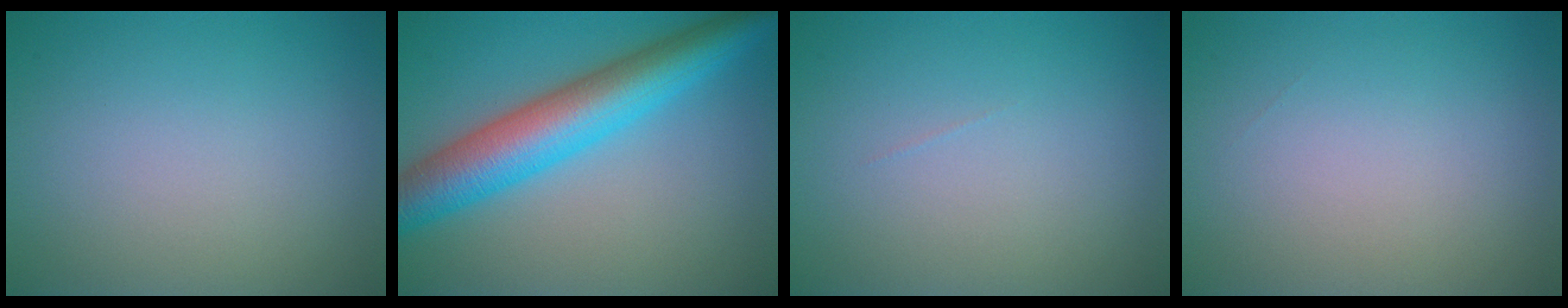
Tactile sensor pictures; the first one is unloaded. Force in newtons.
{"total": 8.5, "press": 8.5, "slide": 0.2}
{"total": 0.0}
{"total": 0.0}